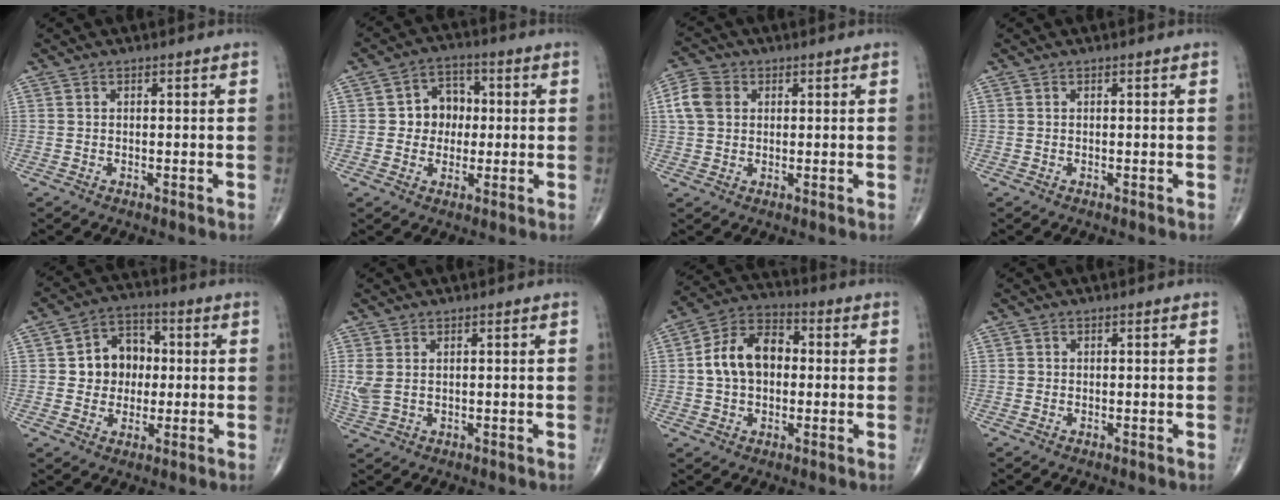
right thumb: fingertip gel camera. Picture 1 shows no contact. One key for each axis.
{"total": 7.3, "fx": 0.3, "fy": 6.3, "fz": 3.7, "tx": -0.012, "ty": 0.016, "tz": -0.005}
{"total": 6.1, "fx": 1.3, "fy": 4.8, "fz": 3.5, "tx": -0.065, "ty": 0.008, "tz": 0.020}
{"total": 0.0}
{"total": 9.4, "fx": 0.5, "fy": 8.0, "fz": 5.0, "tx": -0.033, "ty": 0.017, "tz": 0.001}
{"total": 3.3, "fx": 0.8, "fy": 1.9, "fz": 2.5, "tx": -0.075, "ty": 0.004, "tz": 0.022}
{"total": 11.8, "fx": 0.6, "fy": 8.2, "fz": 8.5, "tx": -0.135, "ty": 0.029, "tz": 0.003}
{"total": 0.5, "fx": 0.0, "fy": 0.5, "fz": 0.0, "tx": 0.003, "ty": 0.003, "tz": -0.001}